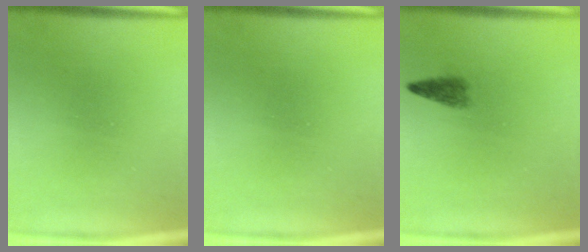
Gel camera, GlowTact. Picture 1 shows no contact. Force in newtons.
{"total": 0.0}
{"total": 2.2}